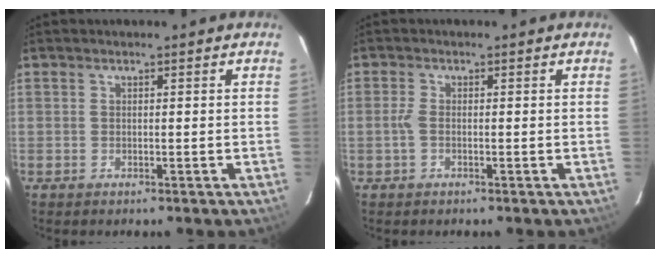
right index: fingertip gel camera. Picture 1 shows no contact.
{"total": 1.9, "force": [-0.4, 0.8, 1.7], "torque": [-0.039, 0.002, -0.009]}